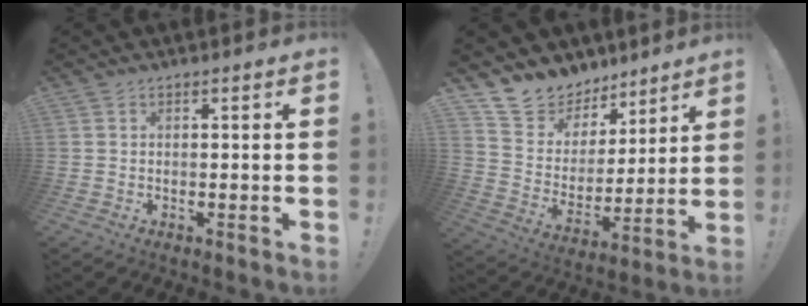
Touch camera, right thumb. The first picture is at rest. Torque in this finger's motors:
{"motor_torque": [-0.02, 0.12, 0.08, 0.10, 0.00]}